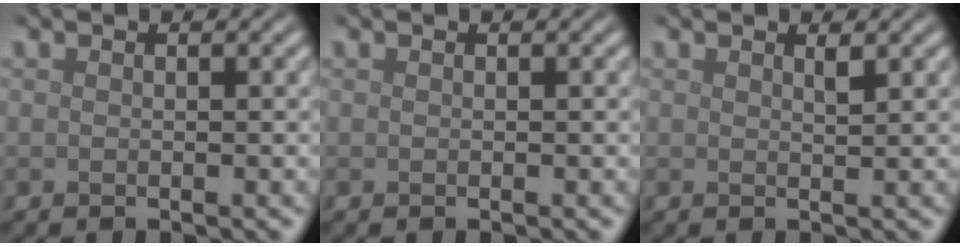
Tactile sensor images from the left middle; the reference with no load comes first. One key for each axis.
{"total": 0.0}
{"total": 0.7, "fx": 0.6, "fy": 0.0, "fz": 0.5, "tx": -0.007, "ty": -0.002, "tz": 0.009}